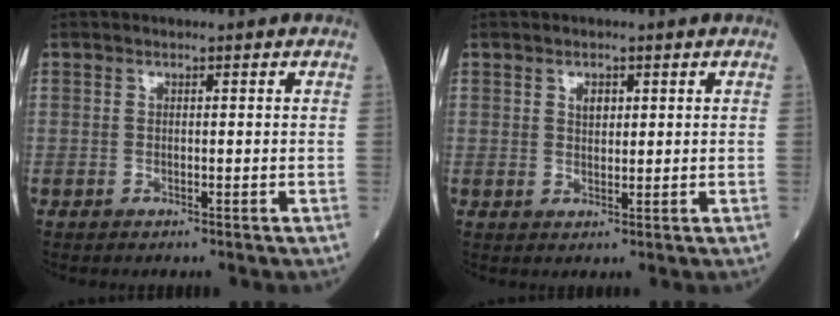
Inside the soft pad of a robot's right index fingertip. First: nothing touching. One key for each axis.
{"total": 1.9, "fx": 0.8, "fy": 1.1, "fz": 1.3, "tx": -0.020, "ty": 0.000, "tz": 0.015}